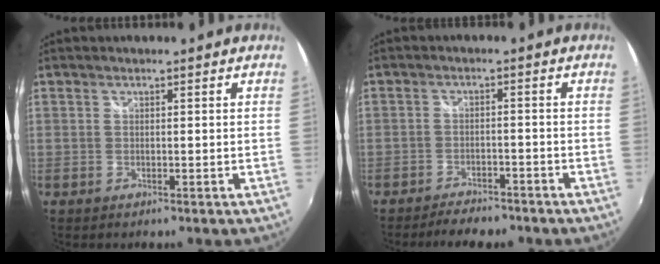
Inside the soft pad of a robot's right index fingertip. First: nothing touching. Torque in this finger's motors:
{"motor_torque": [0.34, -0.32, 0.20, 0.01]}